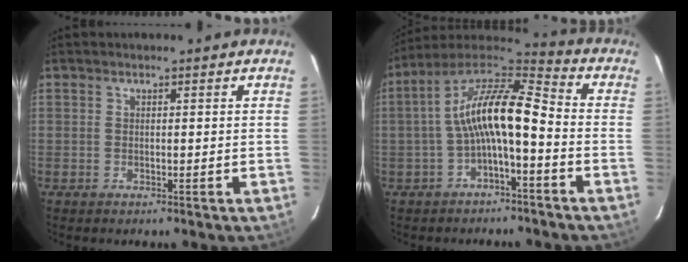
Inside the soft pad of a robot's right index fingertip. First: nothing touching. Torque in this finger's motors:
{"motor_torque": [1.28, -0.86, 0.87, 0.21]}